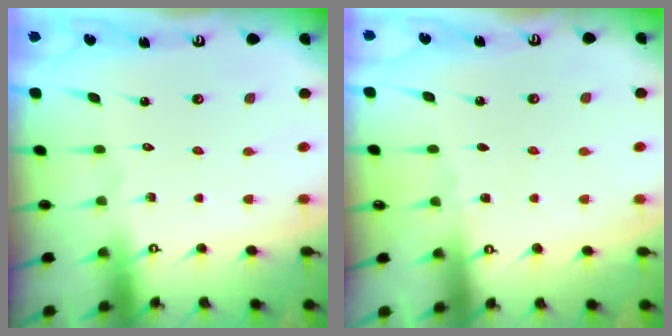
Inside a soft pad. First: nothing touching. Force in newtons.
{"total": 1.8, "press": 1.7, "slide": 0.3}